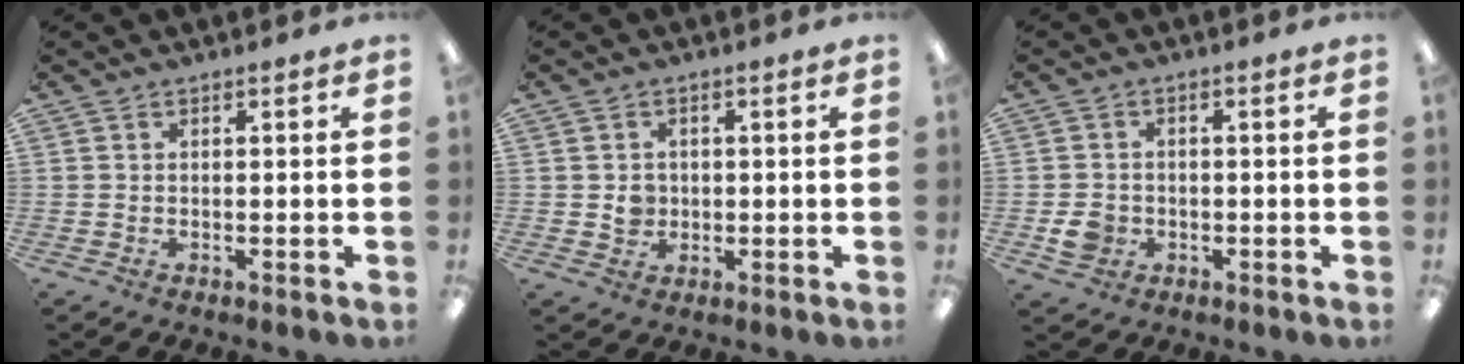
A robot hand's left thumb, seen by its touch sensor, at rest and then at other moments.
{"total": 3.5, "force": [0.0, 3.3, 1.2], "torque": [-0.009, 0.000, -0.003]}
{"total": 4.8, "force": [-1.3, 4.2, 2.0], "torque": [-0.020, 0.002, -0.024]}